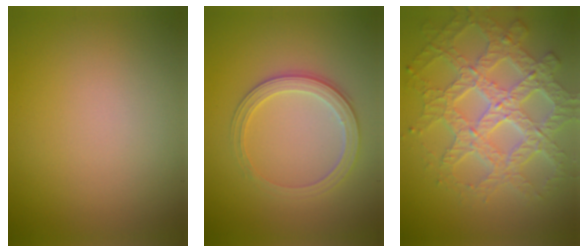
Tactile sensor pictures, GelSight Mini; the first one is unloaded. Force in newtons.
{"total": 2.9, "press": 2.8, "slide": 0.7}
{"total": 7.7, "press": 5.8, "slide": 5.1}